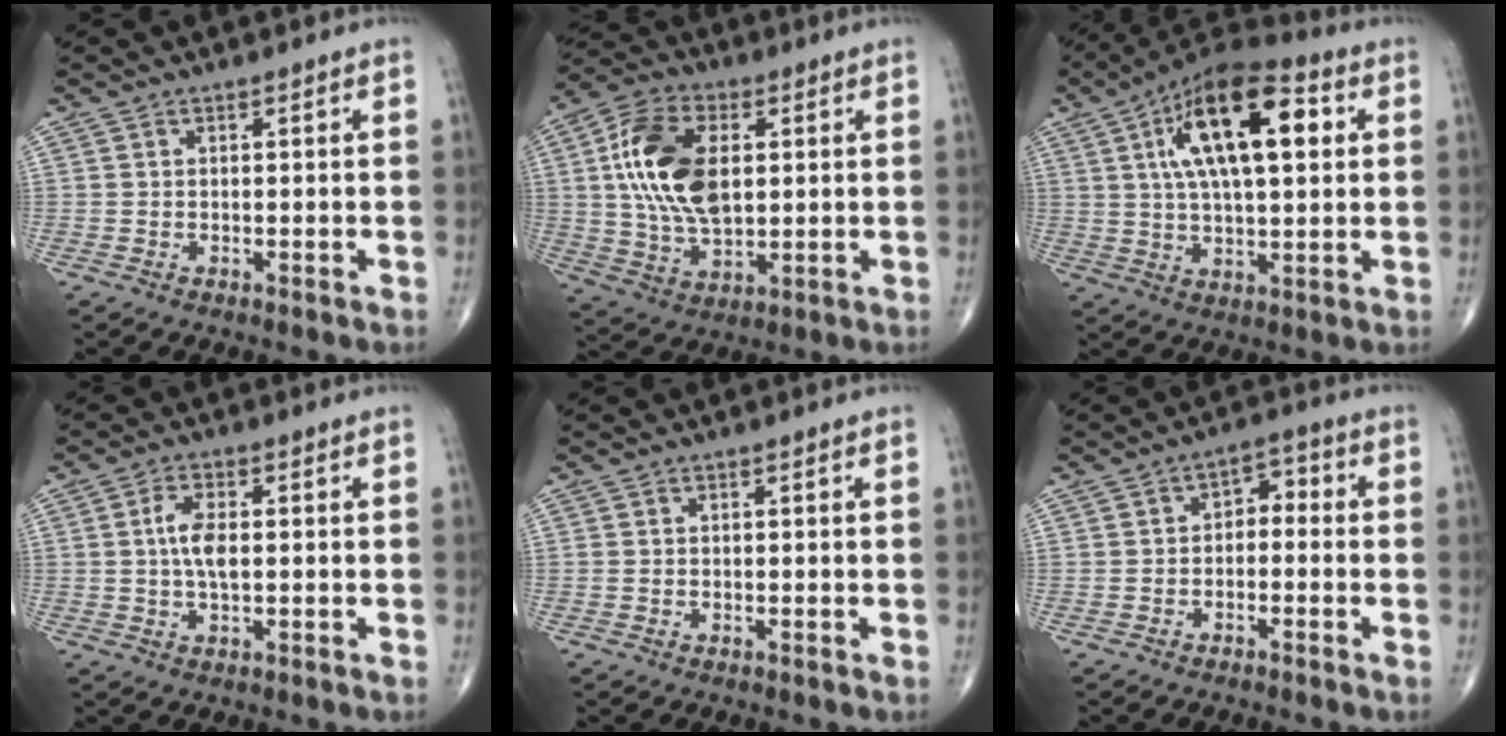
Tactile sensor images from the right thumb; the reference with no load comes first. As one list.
[{"total": 16.6, "force": [2.8, 9.5, 13.2], "torque": [-0.246, 0.001, 0.052]}, {"total": 20.2, "force": [5.6, 8.5, 17.4], "torque": [-0.279, 0.012, 0.083]}, {"total": 5.2, "force": [0.3, 2.2, 4.6], "torque": [-0.097, 0.003, 0.002]}, {"total": 0.0}, {"total": 4.0, "force": [-0.8, 2.7, 2.8], "torque": [-0.024, 0.030, -0.026]}]